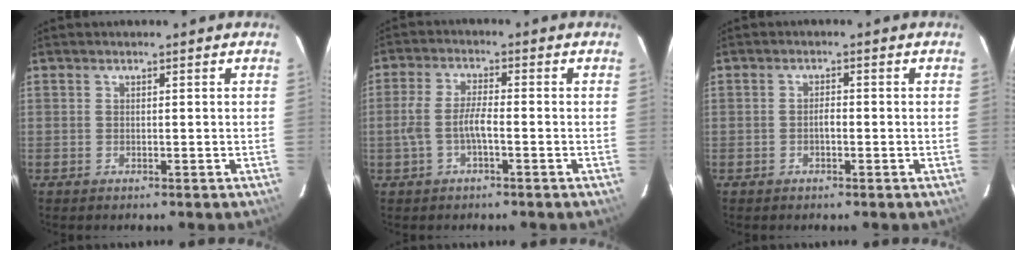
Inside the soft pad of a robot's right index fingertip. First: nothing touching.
{"total": 4.4, "force": [-1.6, 0.9, 4.0], "torque": [-0.090, 0.009, -0.031]}
{"total": 1.2, "force": [-0.5, 0.5, 0.9], "torque": [-0.017, 0.006, -0.009]}